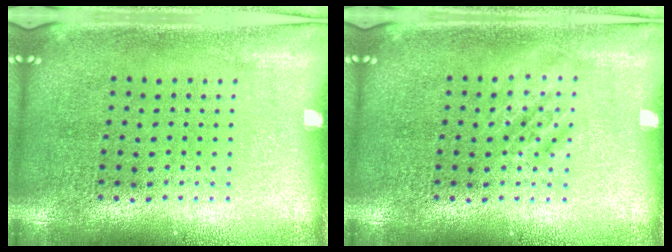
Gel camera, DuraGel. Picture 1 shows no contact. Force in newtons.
{"total": 1.4, "press": 1.4, "slide": 0.2}